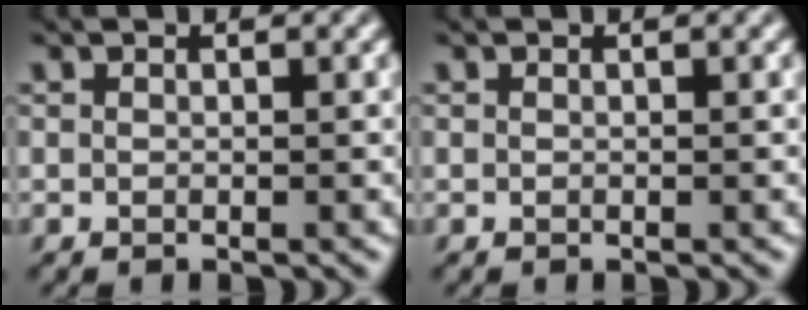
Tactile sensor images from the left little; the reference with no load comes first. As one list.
[{"total": 0.0}]